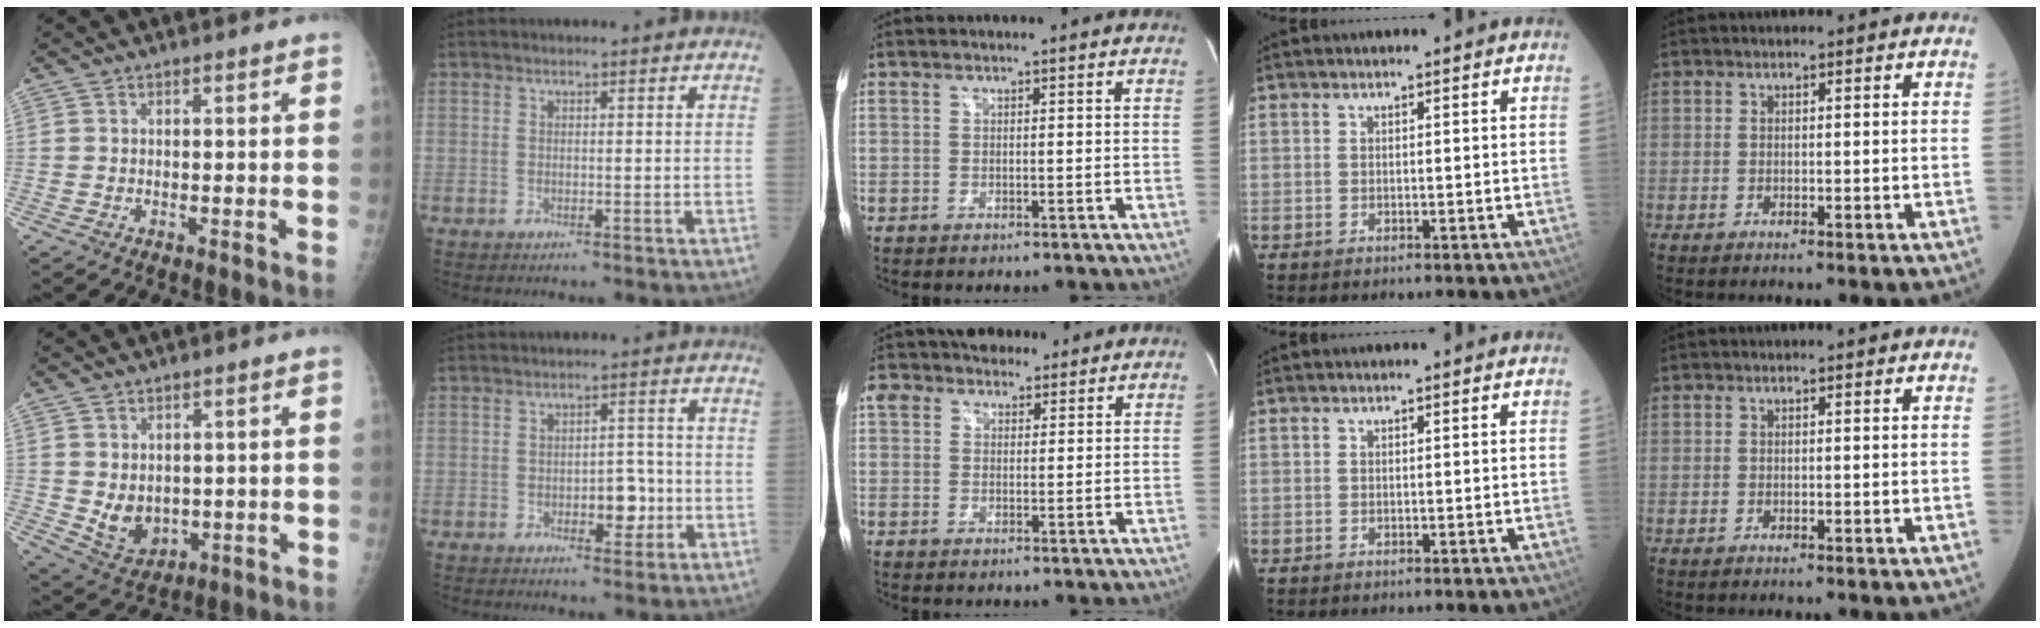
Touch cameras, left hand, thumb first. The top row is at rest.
{"thumb": {"total": 6.6, "force": [0.2, 5.2, 4.0], "torque": [-0.048, -0.017, 0.026]}, "index": {"total": 4.1, "force": [-1.3, 2.0, 3.3], "torque": [-0.037, 0.001, -0.018]}, "middle": {"total": 6.6, "force": [4.3, 4.3, 2.5], "torque": [-0.052, 0.036, 0.081]}}